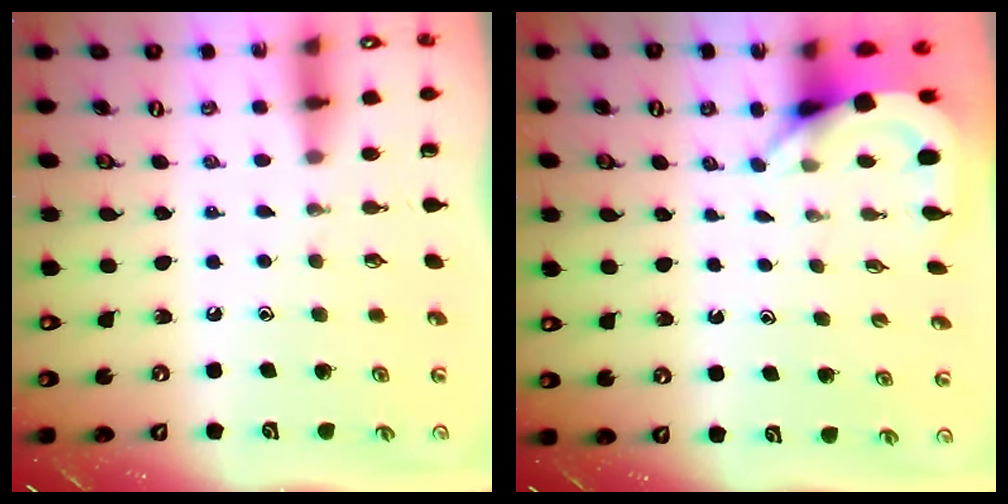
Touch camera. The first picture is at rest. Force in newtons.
{"total": 3.9, "press": 3.9, "slide": 0.3}